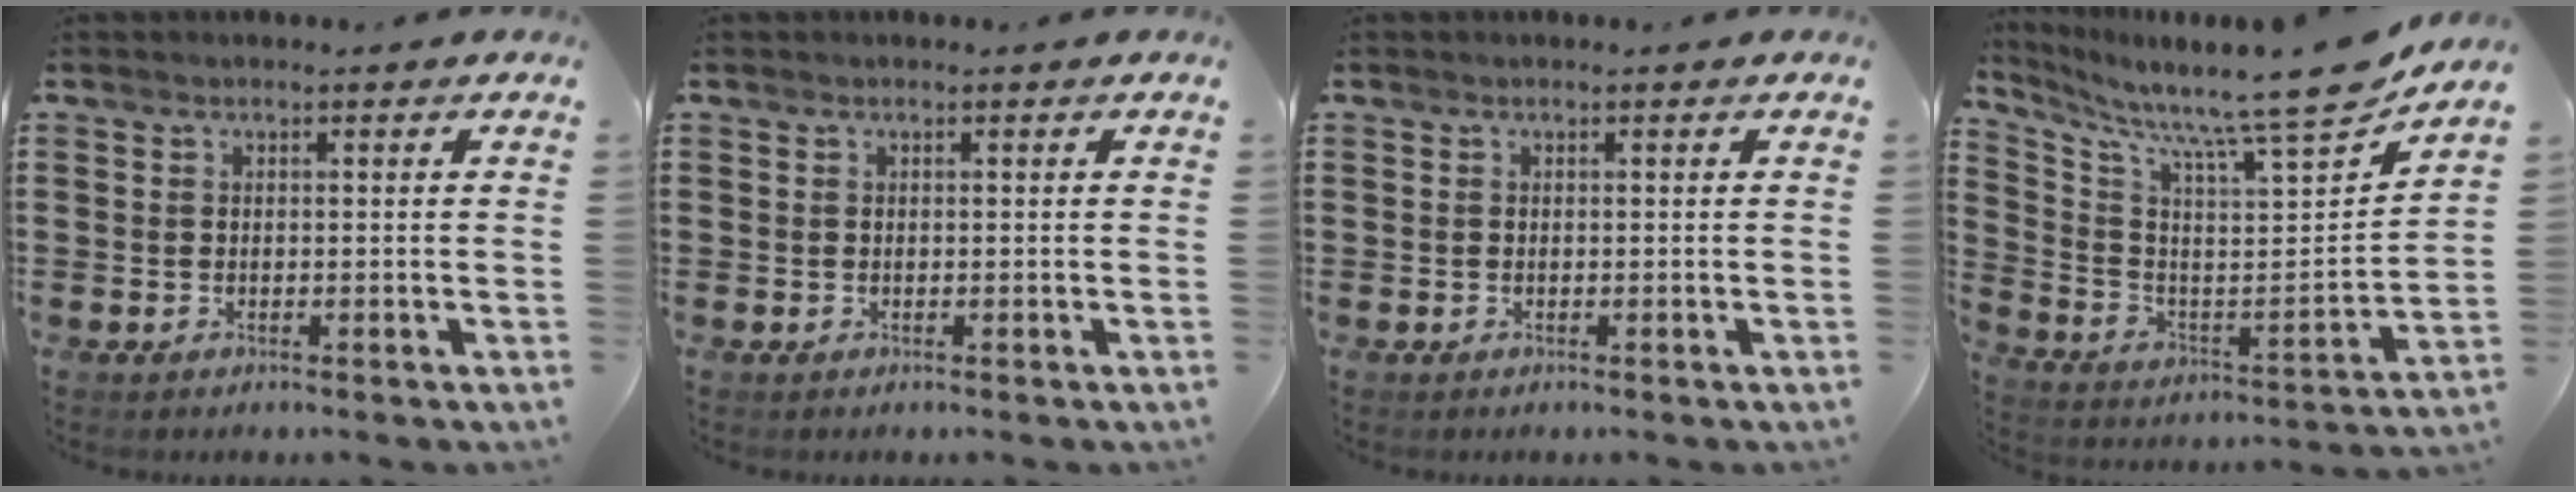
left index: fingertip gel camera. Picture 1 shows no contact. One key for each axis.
{"total": 0.0}
{"total": 0.0}
{"total": 10.7, "fx": 9.8, "fy": -0.8, "fz": 4.3, "tx": -0.103, "ty": -0.095, "tz": 0.149}